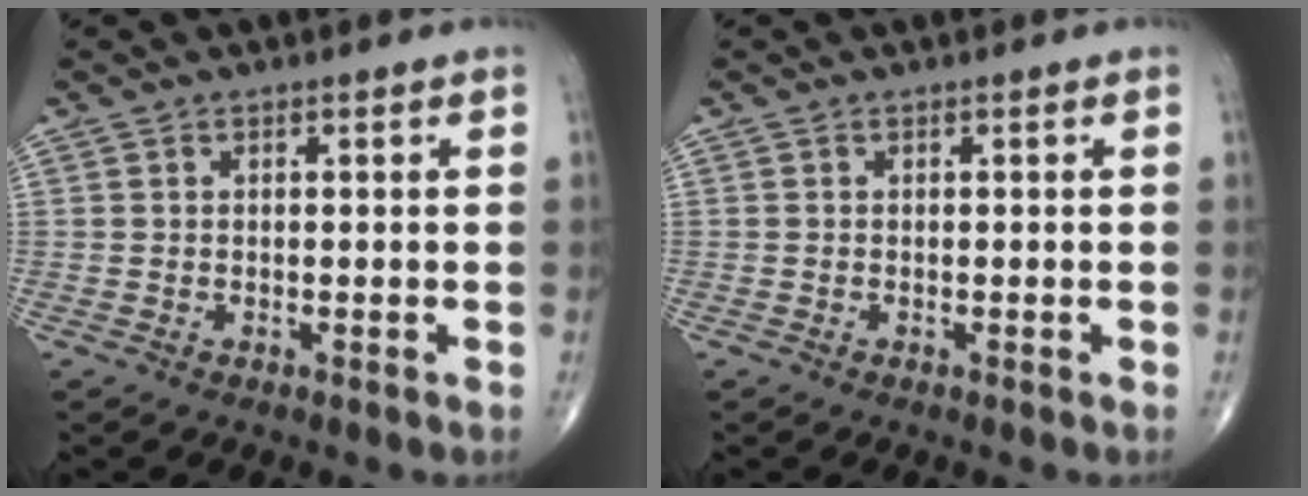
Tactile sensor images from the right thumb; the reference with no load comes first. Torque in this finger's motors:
{"motor_torque": [0.30, -0.13, 0.11, -0.11, 0.04]}